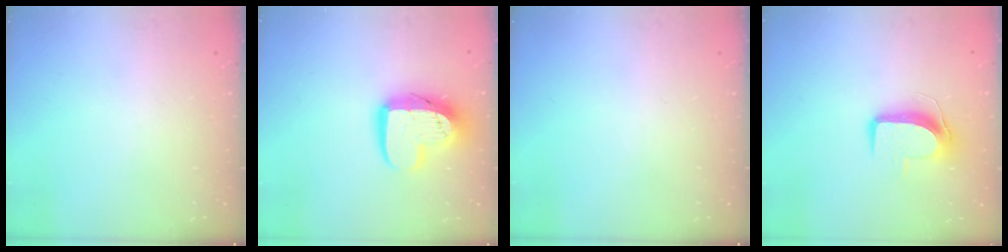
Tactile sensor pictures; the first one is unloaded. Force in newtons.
{"total": 14.3, "press": 14.3, "slide": 1.2}
{"total": 0.0}
{"total": 9.3, "press": 9.2, "slide": 0.9}